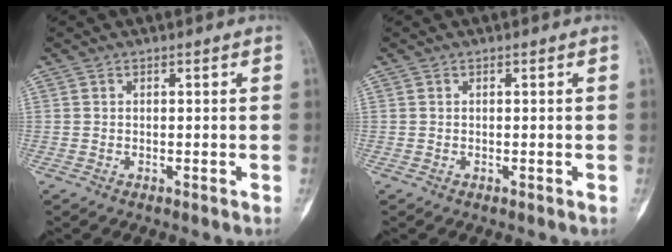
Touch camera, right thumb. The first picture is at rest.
{"total": 0.0}